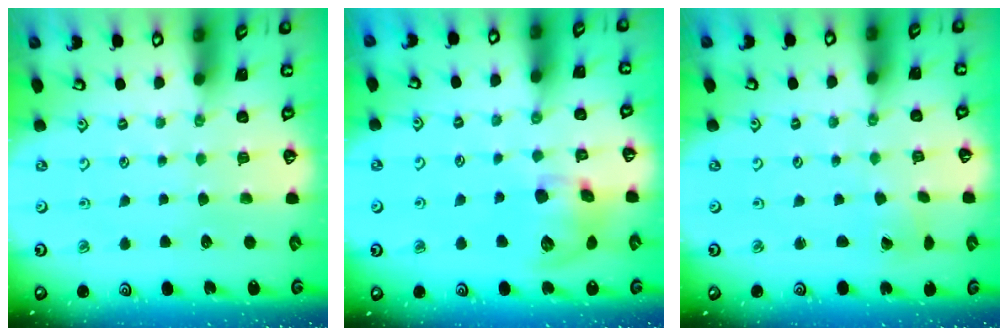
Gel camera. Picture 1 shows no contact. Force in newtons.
{"total": 12.5, "press": 12.4, "slide": 1.9}
{"total": 1.8, "press": 1.8, "slide": 0.1}